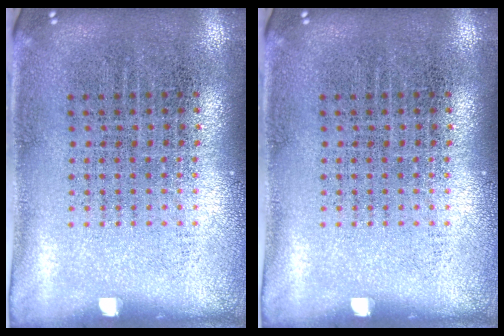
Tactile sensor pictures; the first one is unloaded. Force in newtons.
{"total": 0.0}